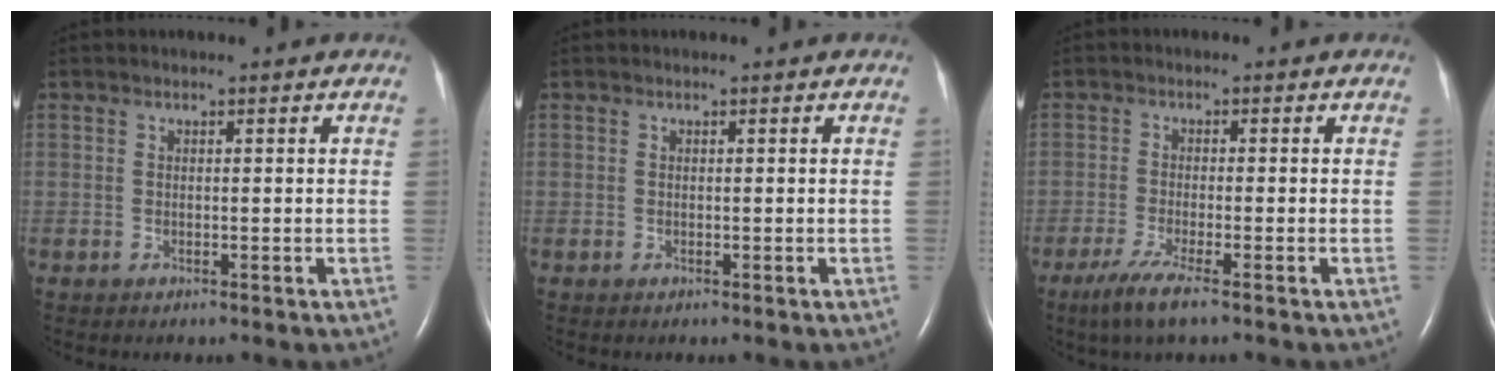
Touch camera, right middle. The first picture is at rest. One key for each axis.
{"total": 0.0}
{"total": 4.7, "fx": -3.0, "fy": 0.1, "fz": 3.6, "tx": -0.080, "ty": -0.016, "tz": -0.059}